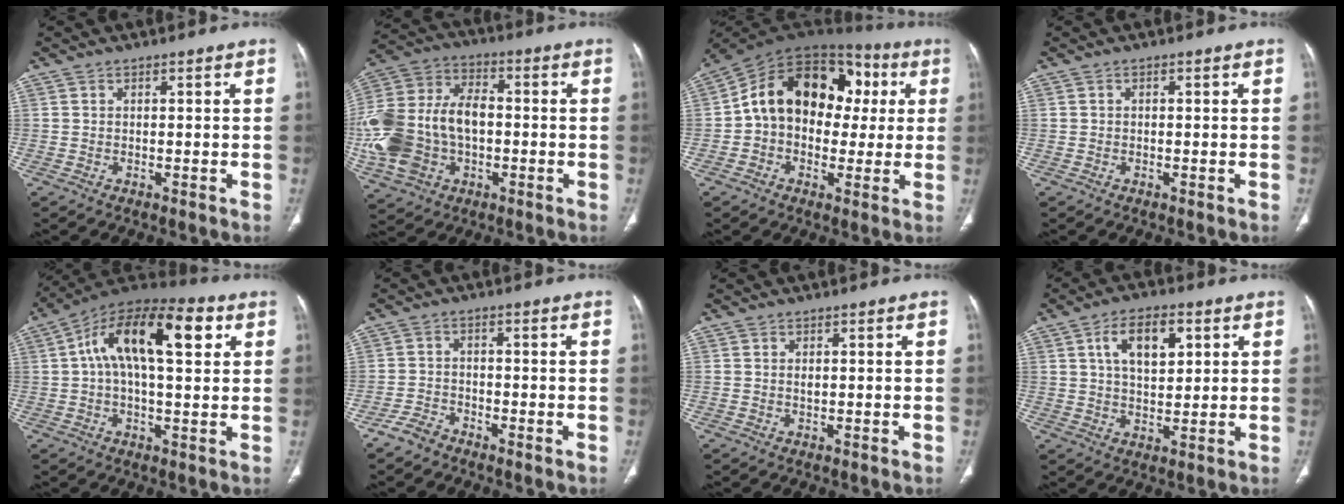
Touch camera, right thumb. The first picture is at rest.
{"total": 22.1, "force": [-2.8, 15.0, 16.0], "torque": [-0.360, 0.022, -0.043]}
{"total": 19.7, "force": [2.4, 14.2, 13.4], "torque": [-0.180, 0.049, 0.030]}
{"total": 0.0}
{"total": 18.6, "force": [5.1, 8.3, 15.8], "torque": [-0.248, 0.032, 0.073]}
{"total": 3.0, "force": [-2.6, 1.4, 0.7], "torque": [-0.015, 0.012, -0.052]}
{"total": 0.7, "force": [0.2, 0.4, 0.5], "torque": [-0.010, 0.001, 0.005]}
{"total": 9.4, "force": [3.3, 5.0, 7.2], "torque": [-0.101, -0.007, 0.054]}